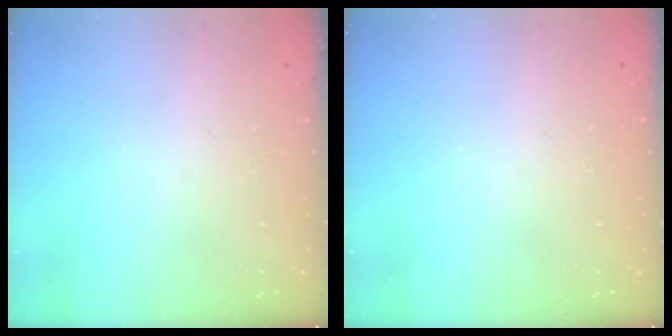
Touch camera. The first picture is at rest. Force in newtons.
{"total": 0.0}